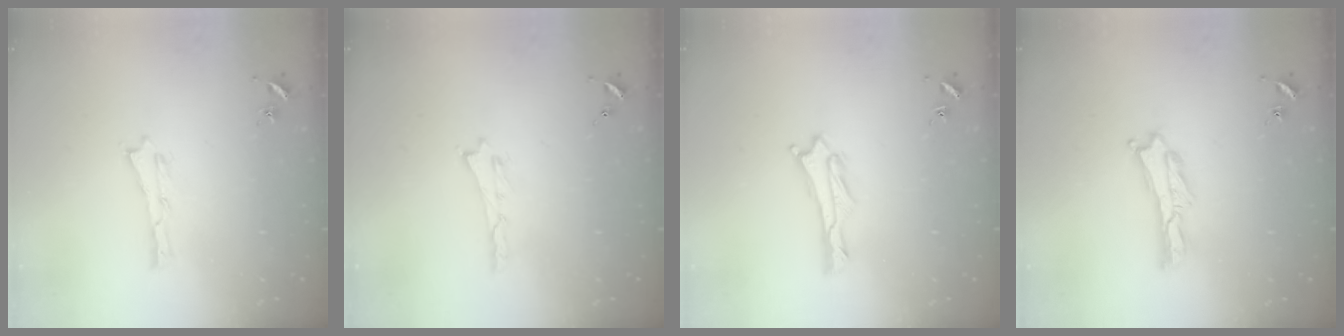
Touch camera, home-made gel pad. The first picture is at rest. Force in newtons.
{"total": 0.0}
{"total": 1.9, "press": 1.9, "slide": 0.1}
{"total": 0.7, "press": 0.7, "slide": 0.2}